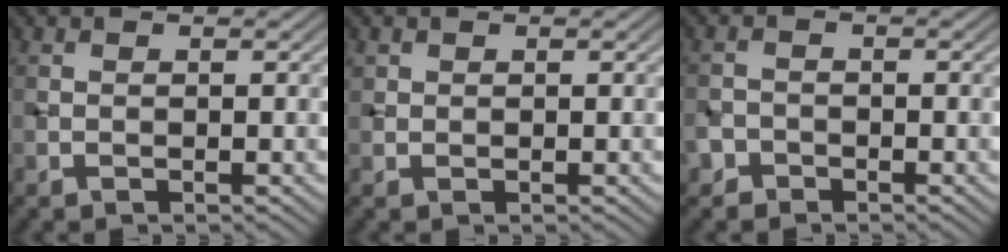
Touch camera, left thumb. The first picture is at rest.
{"total": 0.9, "force": [0.5, 0.7, 0.2], "torque": [-0.004, -0.002, 0.013]}
{"total": 2.2, "force": [-1.5, 1.5, 0.4], "torque": [-0.003, 0.000, -0.037]}